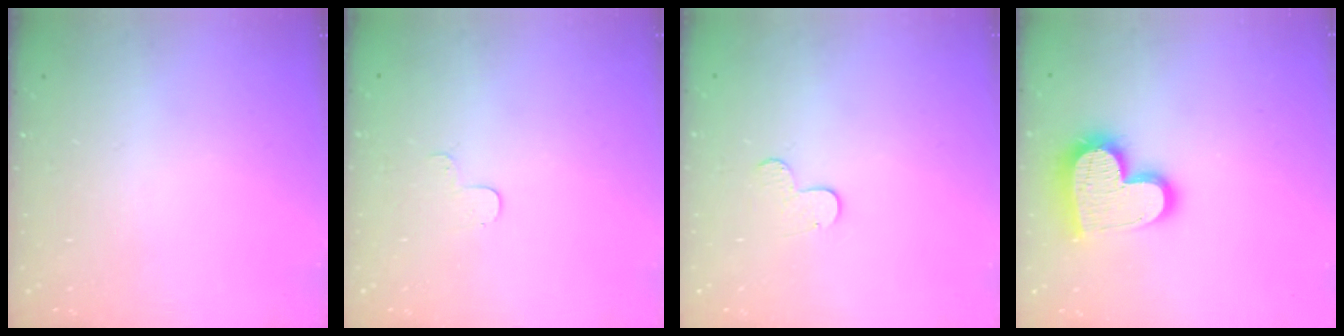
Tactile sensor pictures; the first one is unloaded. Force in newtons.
{"total": 3.4, "press": 3.4, "slide": 0.4}
{"total": 3.7, "press": 3.7, "slide": 0.4}
{"total": 18.2, "press": 18.1, "slide": 1.3}